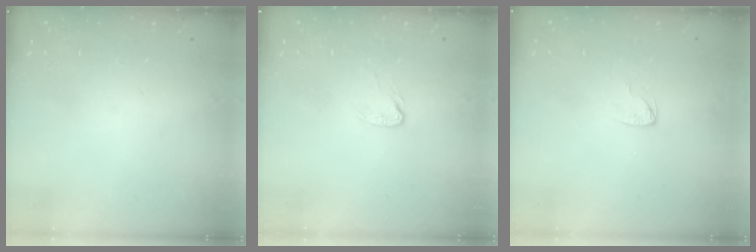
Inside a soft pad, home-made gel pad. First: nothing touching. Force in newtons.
{"total": 3.4, "press": 3.4, "slide": 0.4}
{"total": 2.6, "press": 2.6, "slide": 0.3}